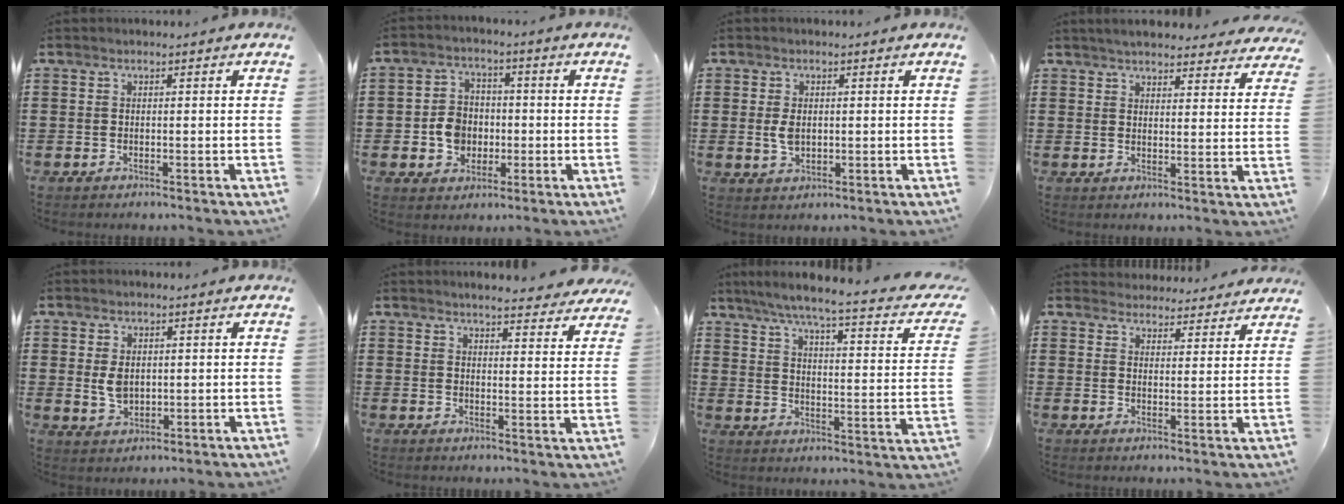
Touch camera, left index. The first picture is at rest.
{"total": 5.9, "force": [-0.8, 5.0, 2.9], "torque": [-0.065, 0.007, -0.018]}
{"total": 3.1, "force": [0.3, 1.8, 2.5], "torque": [-0.067, -0.002, 0.000]}
{"total": 4.3, "force": [4.2, 0.2, 0.9], "torque": [-0.032, -0.016, 0.075]}
{"total": 3.7, "force": [0.4, 2.4, 2.8], "torque": [-0.065, 0.003, 0.006]}
{"total": 4.1, "force": [4.0, -0.5, 0.9], "torque": [-0.024, -0.022, 0.070]}
{"total": 6.0, "force": [4.4, -0.6, 4.1], "torque": [-0.097, -0.040, 0.067]}
{"total": 3.9, "force": [3.9, 0.5, -0.1], "torque": [-0.013, -0.019, 0.071]}